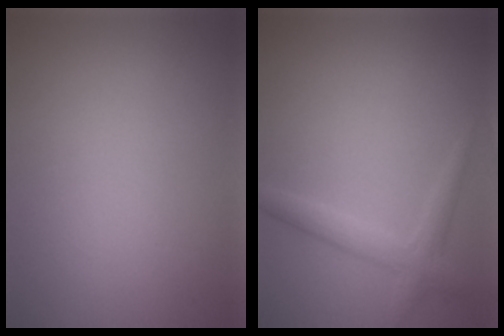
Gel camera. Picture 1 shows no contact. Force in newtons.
{"total": 2.3, "press": 2.3, "slide": 0.1}